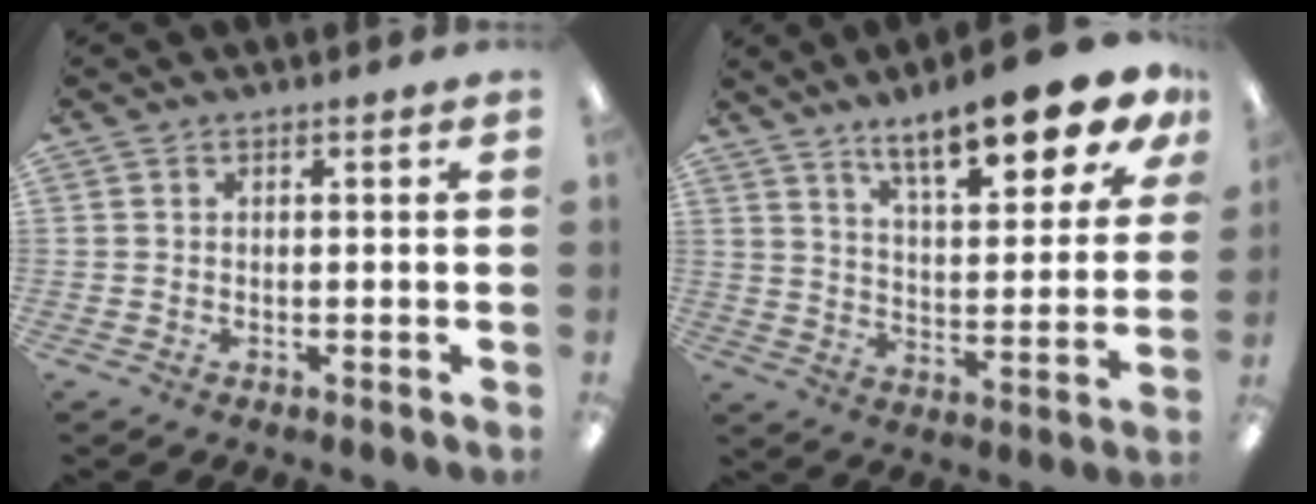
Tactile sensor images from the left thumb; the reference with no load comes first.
{"total": 16.0, "force": [12.3, 4.1, 9.3], "torque": [-0.143, -0.075, 0.202]}